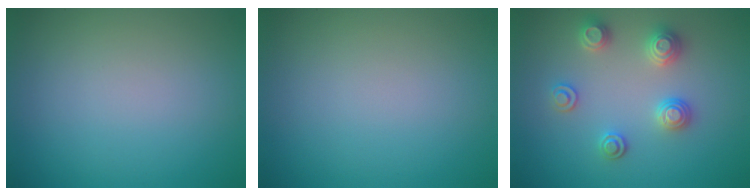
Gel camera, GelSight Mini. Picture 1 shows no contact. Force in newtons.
{"total": 0.0}
{"total": 2.9, "press": 2.8, "slide": 0.6}